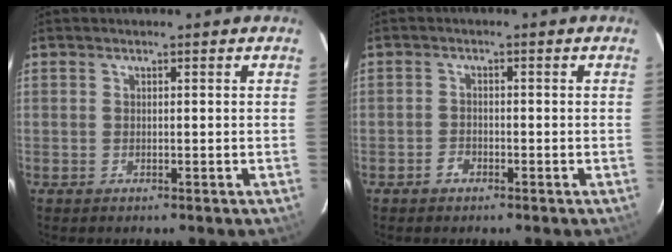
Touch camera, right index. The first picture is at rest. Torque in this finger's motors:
{"motor_torque": [-0.08, -0.13, 0.01, 0.00]}